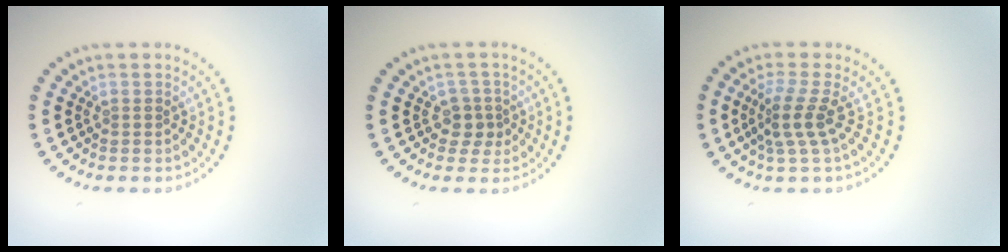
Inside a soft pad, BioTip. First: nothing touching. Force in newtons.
{"total": 1.9, "press": 1.6, "slide": 1.1}
{"total": 2.9, "press": 2.0, "slide": 2.0}